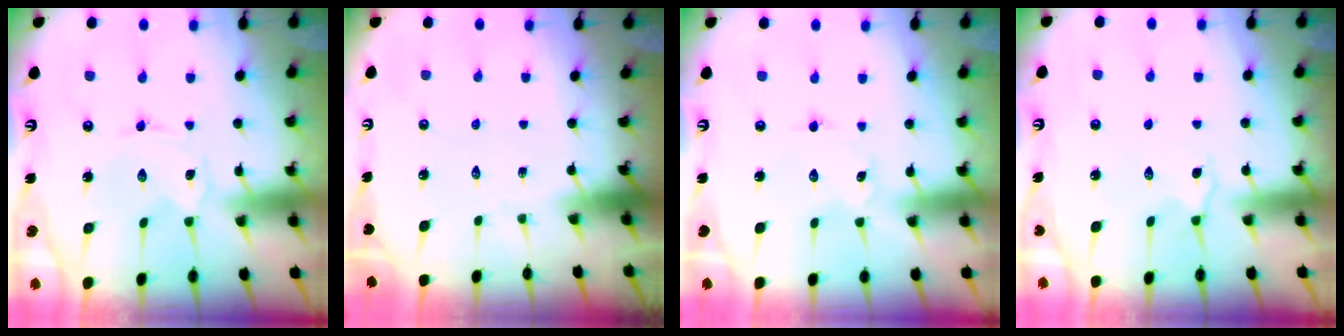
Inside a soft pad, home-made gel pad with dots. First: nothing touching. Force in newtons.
{"total": 0.0}
{"total": 1.0, "press": 1.0, "slide": 0.0}
{"total": 3.7, "press": 3.4, "slide": 1.3}